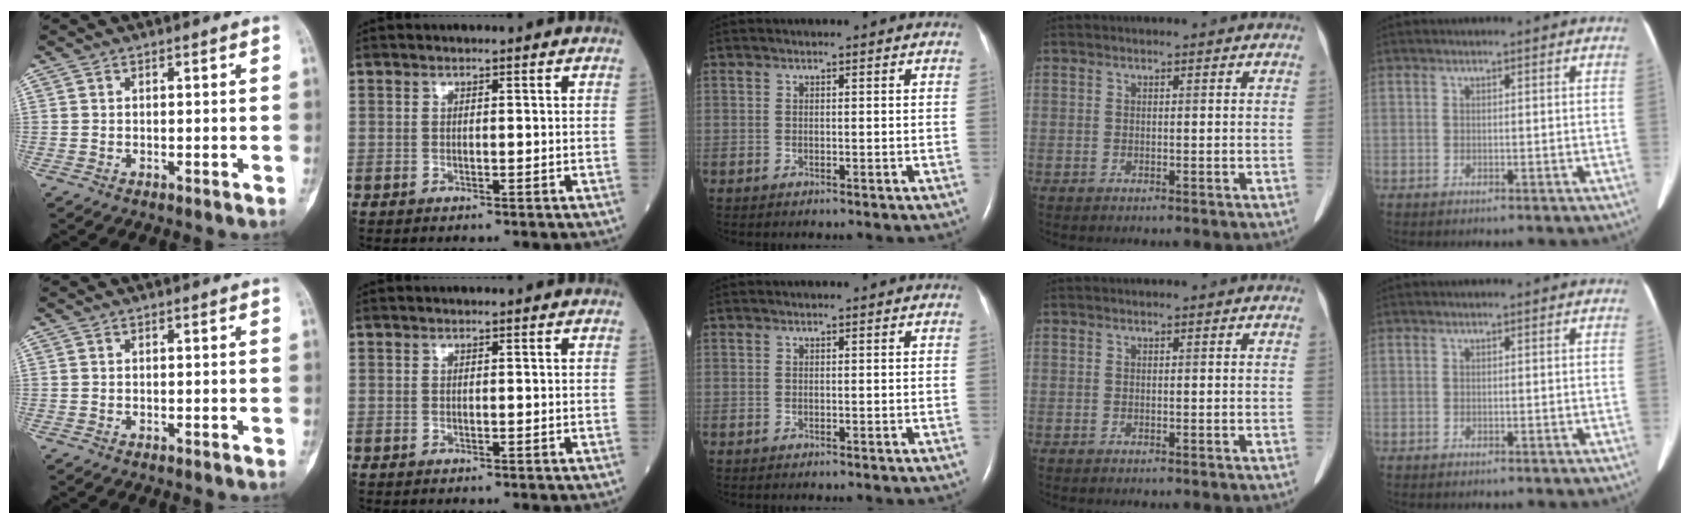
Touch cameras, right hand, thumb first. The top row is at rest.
{}